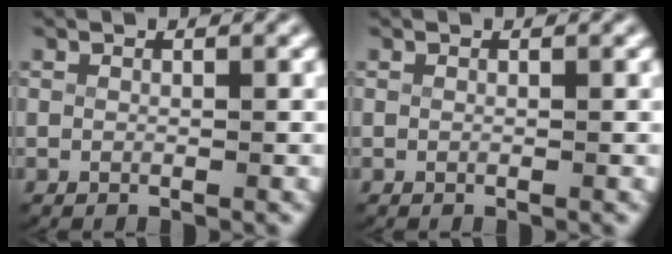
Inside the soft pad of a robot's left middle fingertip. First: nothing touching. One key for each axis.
{"total": 0.0}